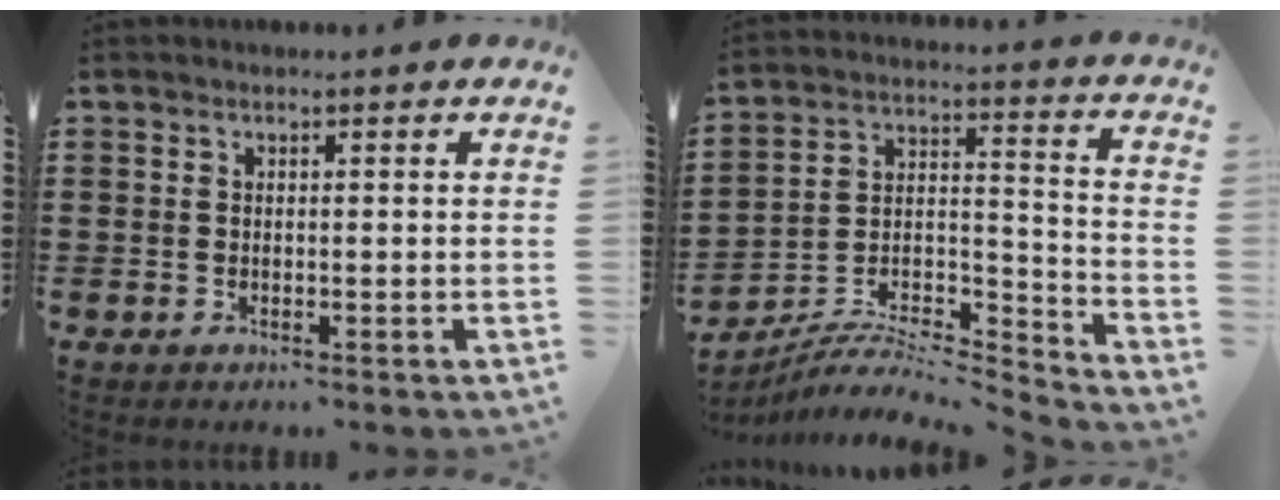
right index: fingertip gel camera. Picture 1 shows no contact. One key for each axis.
{"total": 6.4, "fx": -5.7, "fy": 1.7, "fz": 2.1, "tx": -0.035, "ty": 0.004, "tz": -0.115}